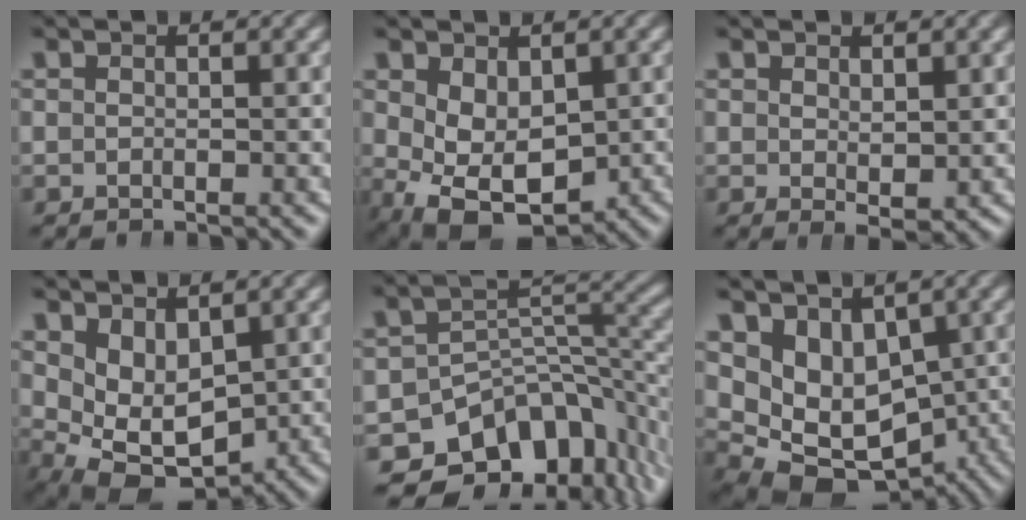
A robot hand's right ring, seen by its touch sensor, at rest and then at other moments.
{"total": 9.0, "force": [-3.1, 6.5, 5.4], "torque": [-0.115, -0.060, -0.025]}
{"total": 1.5, "force": [0.4, 0.2, 1.4], "torque": [-0.011, -0.014, 0.018]}
{"total": 8.6, "force": [-1.4, 6.6, 5.4], "torque": [-0.108, -0.042, -0.007]}
{"total": 13.9, "force": [-7.0, 9.4, 7.5], "torque": [-0.106, -0.037, -0.099]}
{"total": 13.8, "force": [-5.1, 10.5, 7.4], "torque": [-0.166, -0.074, -0.054]}